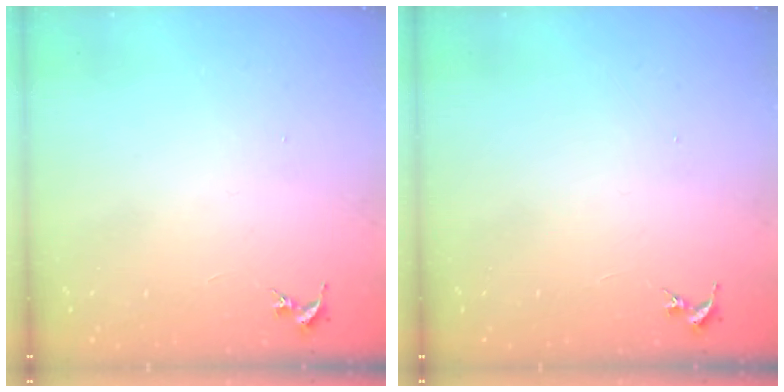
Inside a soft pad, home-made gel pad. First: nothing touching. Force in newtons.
{"total": 0.0}